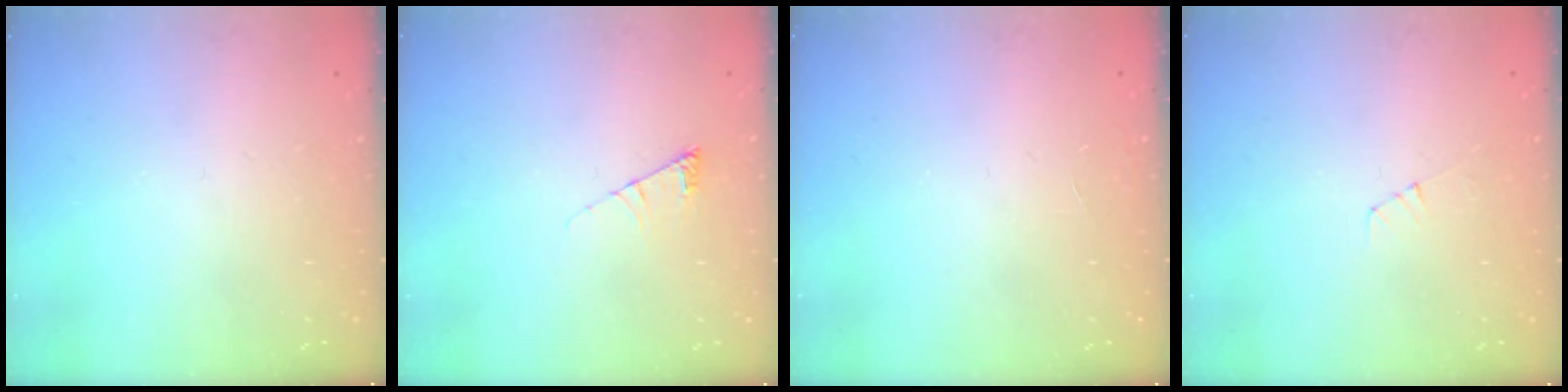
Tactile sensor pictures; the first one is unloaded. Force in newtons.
{"total": 5.3, "press": 5.3, "slide": 0.5}
{"total": 0.0}
{"total": 3.8, "press": 3.8, "slide": 0.3}